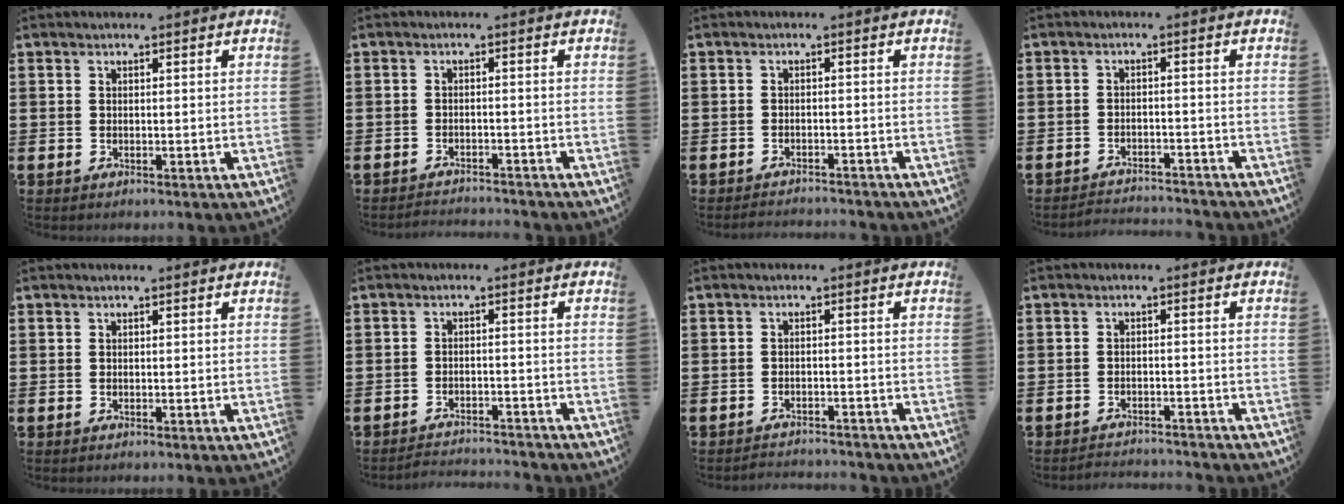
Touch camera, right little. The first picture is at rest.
{"total": 1.7, "force": [-1.7, -0.1, -0.1], "torque": [-0.003, 0.004, -0.036]}
{"total": 1.6, "force": [-1.5, -0.1, -0.1], "torque": [-0.003, 0.005, -0.033]}
{"total": 2.3, "force": [-2.3, 0.0, -0.1], "torque": [-0.004, 0.004, -0.051]}
{"total": 0.0}
{"total": 2.3, "force": [-2.3, 0.0, -0.1], "torque": [-0.004, 0.003, -0.050]}
{"total": 1.8, "force": [-1.8, -0.1, -0.2], "torque": [-0.002, 0.004, -0.039]}
{"total": 2.0, "force": [-2.0, -0.1, -0.2], "torque": [-0.002, 0.004, -0.043]}